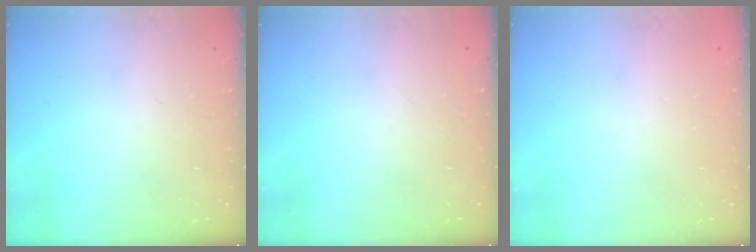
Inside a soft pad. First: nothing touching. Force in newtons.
{"total": 0.0}
{"total": 0.8, "press": 0.8, "slide": 0.1}